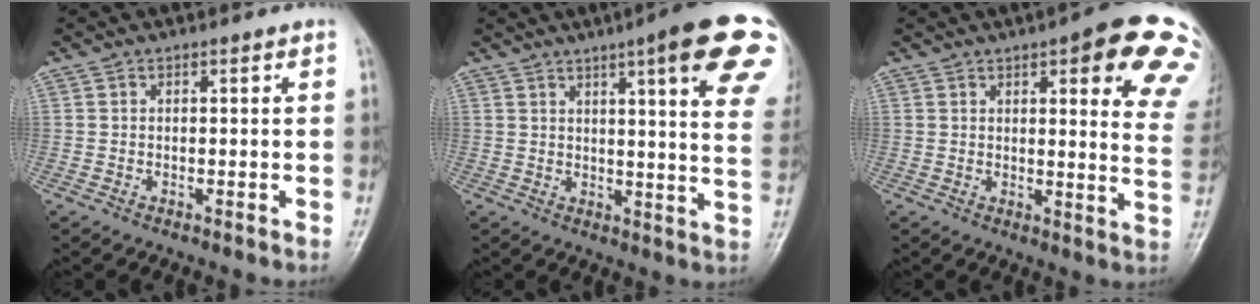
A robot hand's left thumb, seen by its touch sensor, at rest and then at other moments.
{"total": 20.9, "force": [10.8, 3.5, 17.5], "torque": [-0.196, -0.026, 0.122]}
{"total": 17.9, "force": [9.2, 4.7, 14.5], "torque": [-0.145, -0.035, 0.096]}